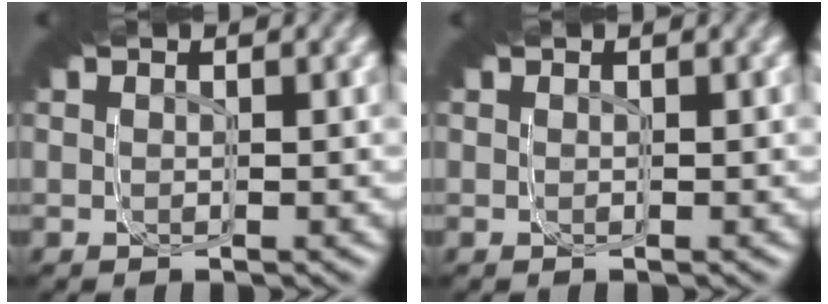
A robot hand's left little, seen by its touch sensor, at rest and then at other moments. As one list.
[{"total": 0.0}]